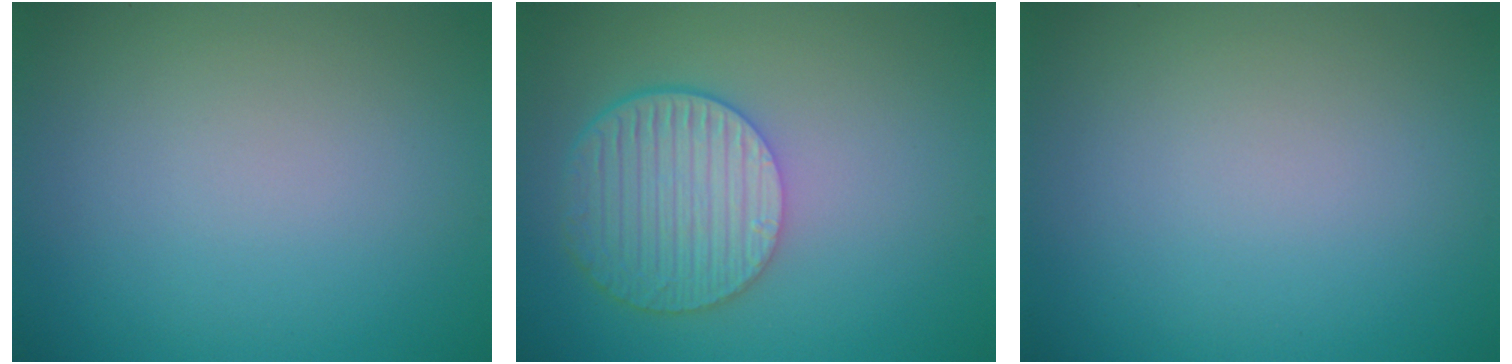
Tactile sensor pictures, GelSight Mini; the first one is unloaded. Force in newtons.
{"total": 6.1, "press": 4.8, "slide": 3.8}
{"total": 0.0}